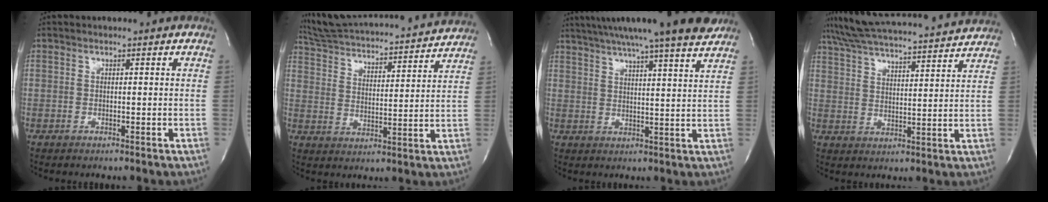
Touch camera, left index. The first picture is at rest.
{"total": 22.1, "force": [20.9, 2.0, 7.2], "torque": [-0.125, -0.003, 0.295]}
{"total": 17.7, "force": [15.1, -0.3, 9.2], "torque": [-0.157, 0.010, 0.204]}
{"total": 21.2, "force": [19.6, 1.2, 7.9], "torque": [-0.142, 0.018, 0.278]}